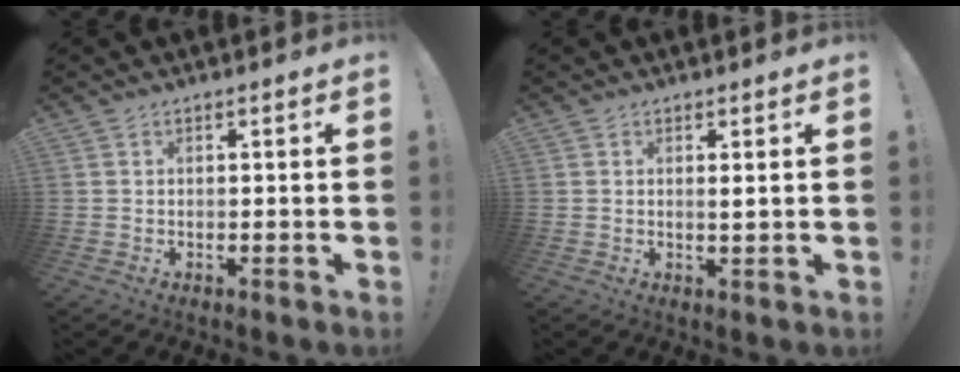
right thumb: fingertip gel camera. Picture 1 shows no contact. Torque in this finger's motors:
{"motor_torque": [-0.06, 0.15, 0.04, 0.07, 0.01]}